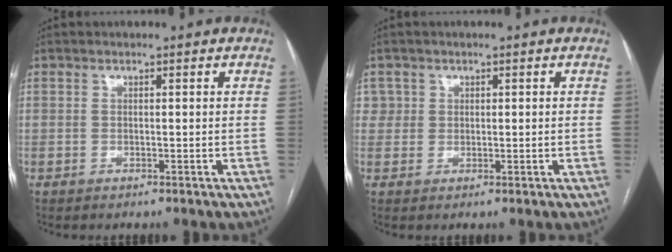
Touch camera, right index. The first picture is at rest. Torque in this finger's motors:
{"motor_torque": [-0.28, 0.23, -0.03, 0.00]}